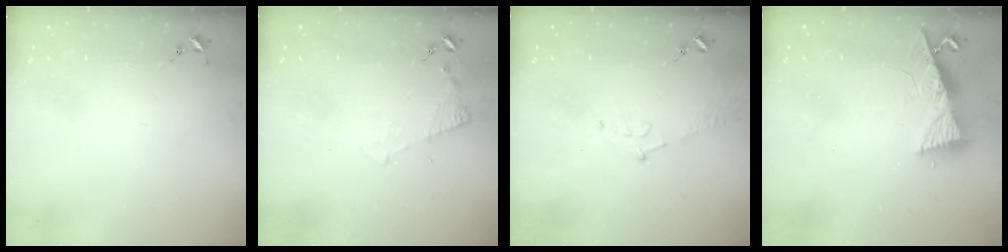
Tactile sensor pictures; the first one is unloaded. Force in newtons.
{"total": 4.6, "press": 4.6, "slide": 0.5}
{"total": 5.7, "press": 5.7, "slide": 0.6}
{"total": 9.0, "press": 9.0, "slide": 1.1}